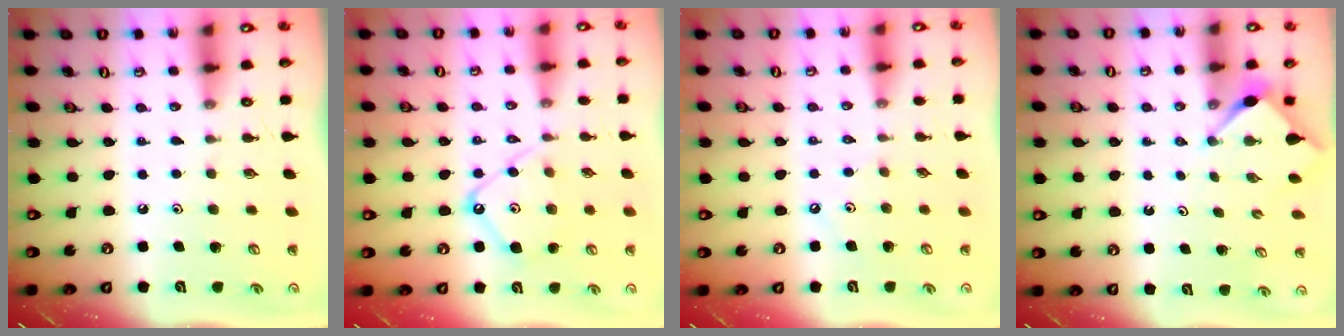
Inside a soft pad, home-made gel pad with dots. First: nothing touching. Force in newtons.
{"total": 9.7, "press": 9.7, "slide": 0.9}
{"total": 2.1, "press": 2.1, "slide": 0.4}
{"total": 2.7, "press": 2.7, "slide": 0.3}